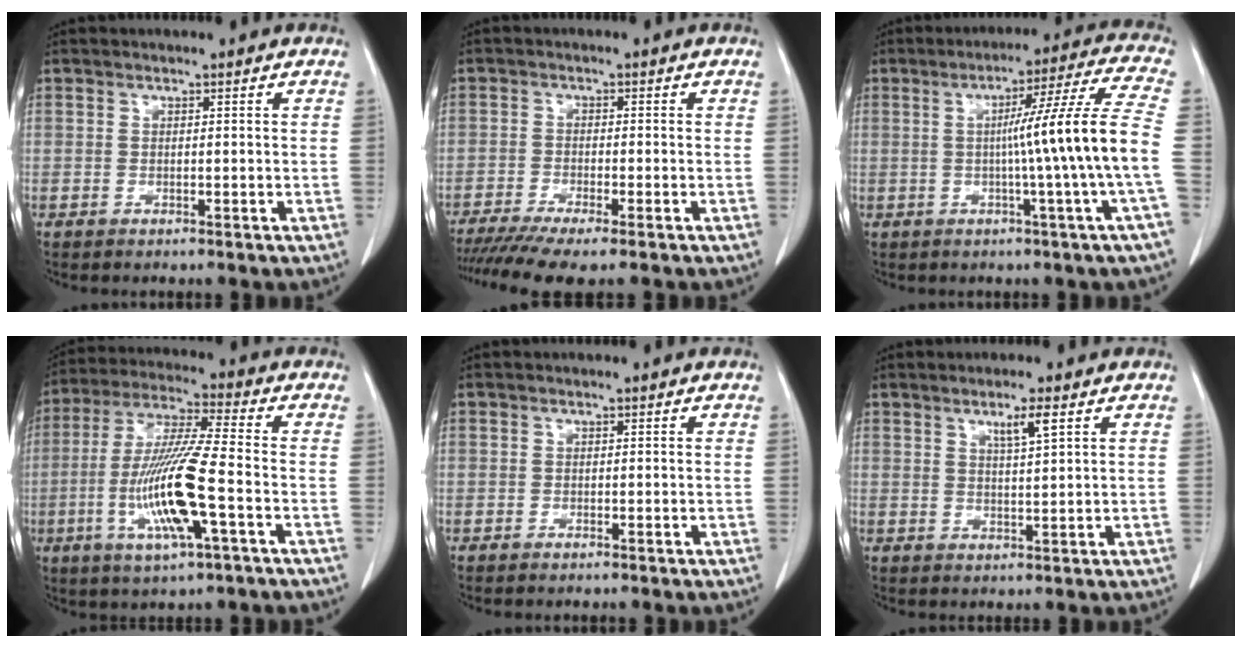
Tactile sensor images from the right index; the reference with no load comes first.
{"total": 8.7, "force": [-7.0, 0.0, 5.1], "torque": [-0.078, -0.016, -0.112]}
{"total": 13.6, "force": [-1.3, -3.2, 13.2], "torque": [-0.184, -0.002, -0.019]}
{"total": 14.2, "force": [-3.8, 0.7, 13.6], "torque": [-0.279, -0.012, -0.074]}
{"total": 0.0}
{"total": 3.3, "force": [1.8, 0.0, 2.8], "torque": [-0.052, -0.004, 0.034]}